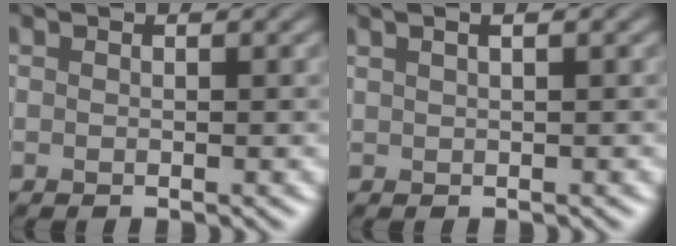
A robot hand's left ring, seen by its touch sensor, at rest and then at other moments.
{"total": 2.0, "force": [1.3, 0.9, 1.3], "torque": [-0.013, 0.012, 0.011]}